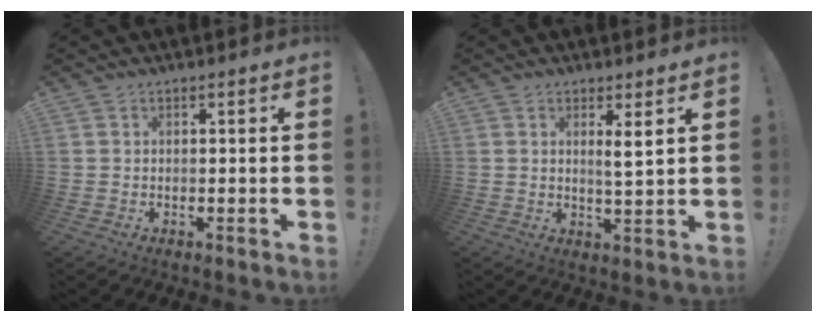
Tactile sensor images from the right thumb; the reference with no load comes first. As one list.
[{"total": 4.2, "force": [2.1, 0.2, 3.6], "torque": [-0.057, -0.016, 0.030]}]